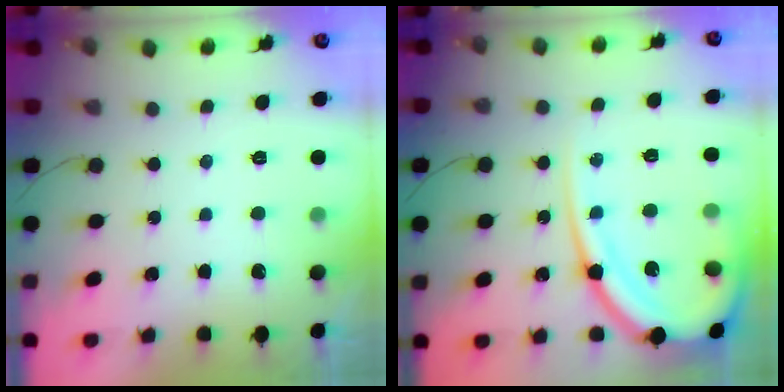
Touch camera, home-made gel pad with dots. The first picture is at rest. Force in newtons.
{"total": 18.1, "press": 18.1, "slide": 1.6}